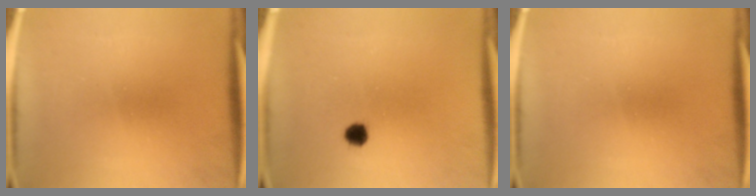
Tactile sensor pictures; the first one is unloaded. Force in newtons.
{"total": 2.4}
{"total": 0.0}